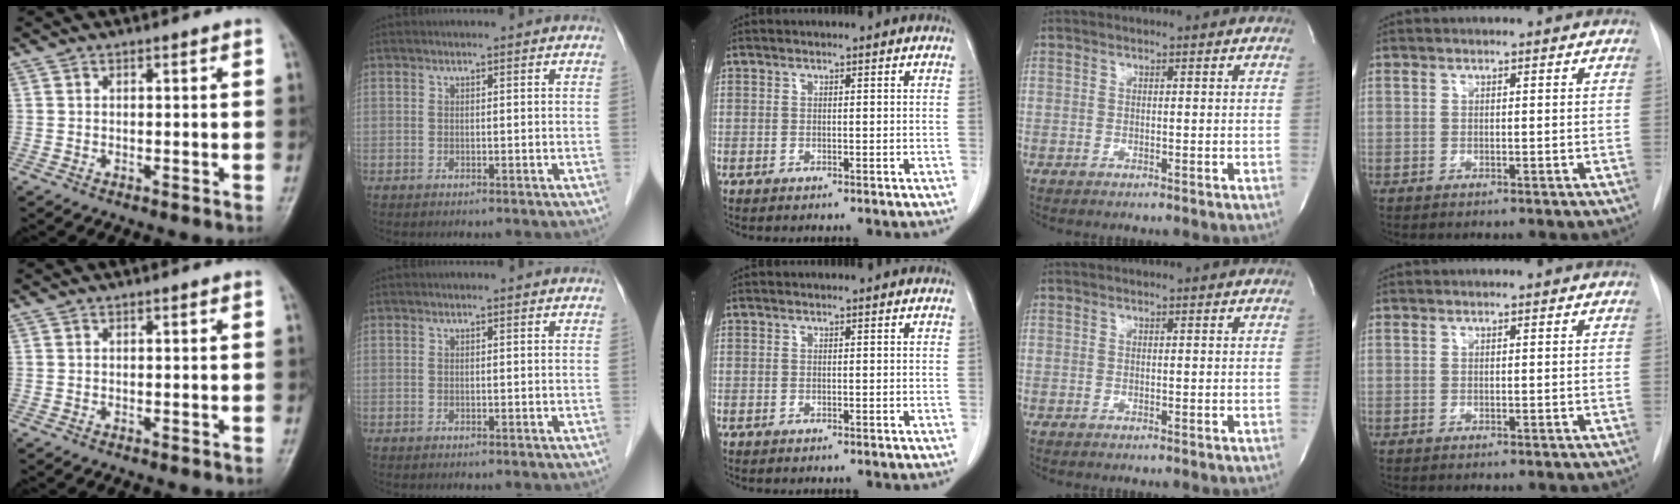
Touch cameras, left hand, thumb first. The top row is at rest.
{}